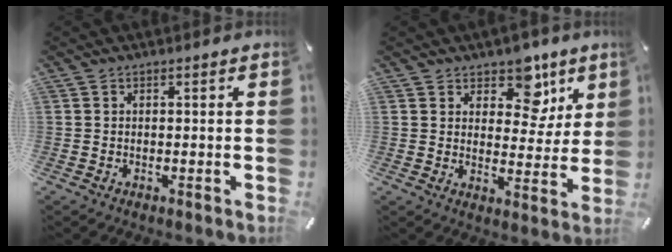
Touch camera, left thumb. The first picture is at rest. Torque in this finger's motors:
{"motor_torque": [0.42, -0.60, 0.22, 0.29, 0.00]}